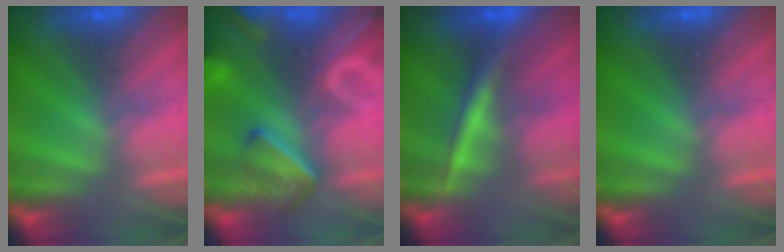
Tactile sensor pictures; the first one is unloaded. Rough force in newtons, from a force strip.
{"total": 7.4}
{"total": 2.4}
{"total": 0.0}